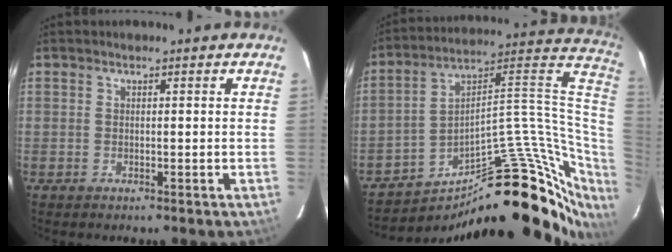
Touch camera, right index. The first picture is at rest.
{"total": 26.3, "force": [-10.8, 12.4, 20.5], "torque": [-0.248, 0.043, -0.149]}